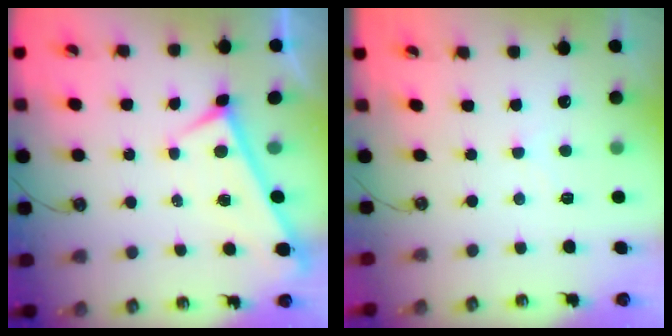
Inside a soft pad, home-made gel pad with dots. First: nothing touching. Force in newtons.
{"total": 1.0, "press": 1.0, "slide": 0.3}